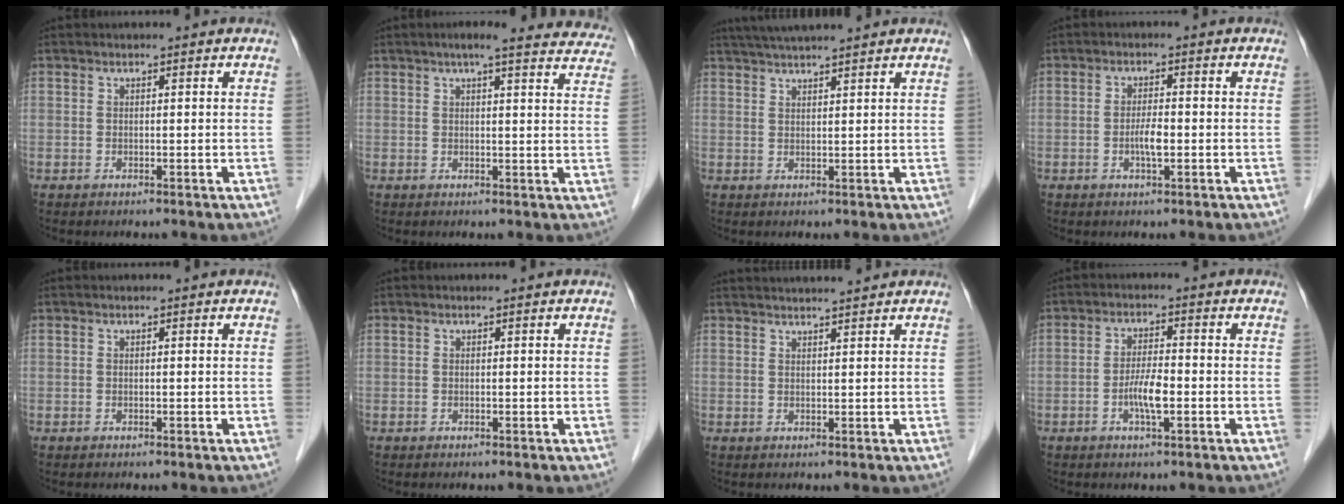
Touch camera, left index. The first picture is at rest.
{"total": 16.3, "force": [14.6, 2.8, 6.6], "torque": [-0.067, 0.004, 0.154]}
{"total": 7.3, "force": [6.4, -0.4, 3.4], "torque": [-0.058, 0.033, 0.099]}
{"total": 2.8, "force": [-0.8, 0.5, 2.6], "torque": [-0.051, -0.001, -0.014]}
{"total": 0.0}
{"total": 0.0}
{"total": 6.0, "force": [5.7, -0.7, 1.9], "torque": [-0.027, 0.023, 0.078]}
{"total": 4.2, "force": [-1.5, 0.7, 3.9], "torque": [-0.077, -0.002, -0.028]}